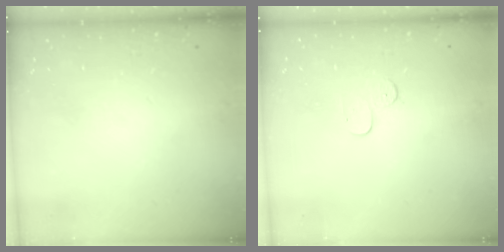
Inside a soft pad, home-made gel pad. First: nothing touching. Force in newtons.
{"total": 3.9, "press": 3.8, "slide": 0.3}